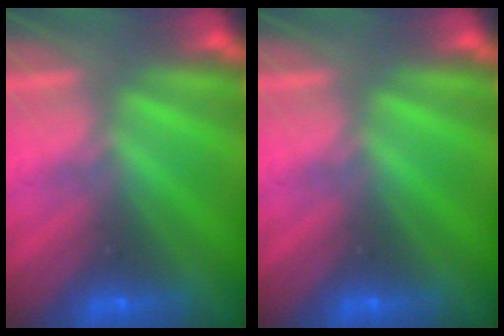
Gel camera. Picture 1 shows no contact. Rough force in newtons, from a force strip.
{"total": 0.0}